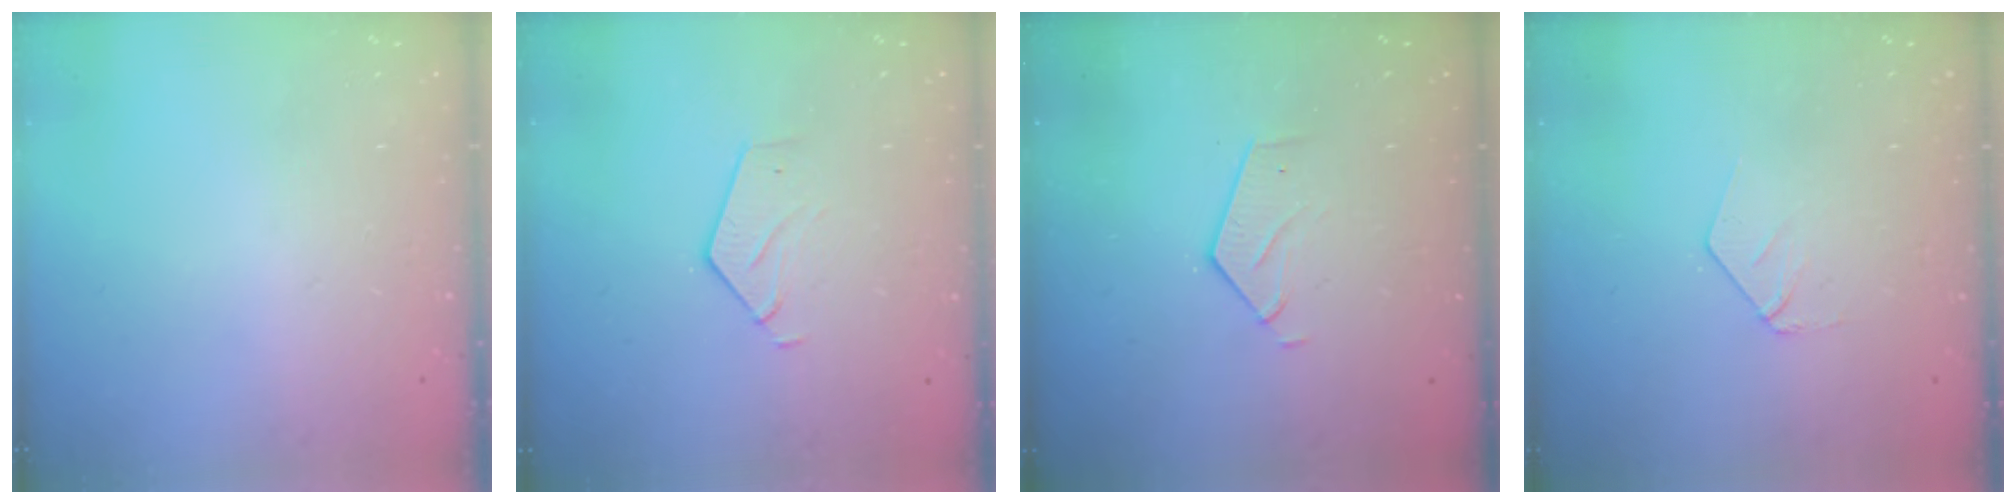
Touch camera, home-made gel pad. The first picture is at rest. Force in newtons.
{"total": 3.8, "press": 3.8, "slide": 0.3}
{"total": 3.2, "press": 3.2, "slide": 0.2}
{"total": 4.0, "press": 4.0, "slide": 0.3}